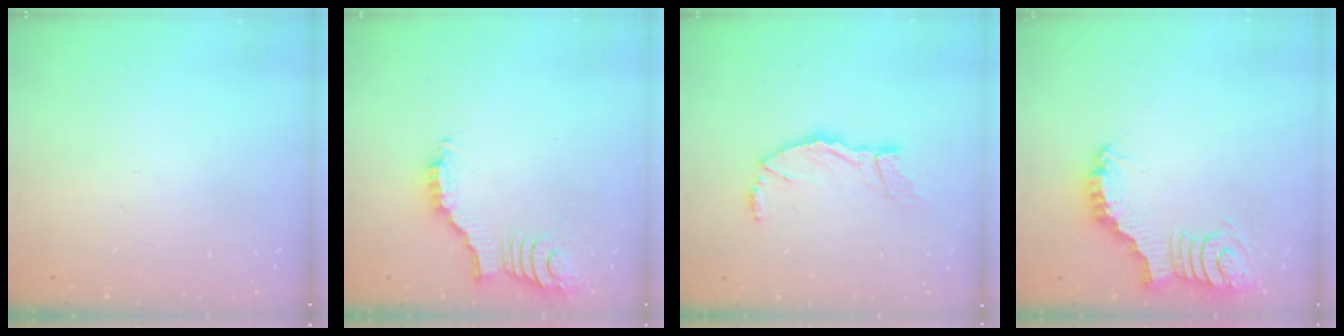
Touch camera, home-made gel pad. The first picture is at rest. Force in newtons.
{"total": 3.0, "press": 3.0, "slide": 0.4}
{"total": 10.1, "press": 10.0, "slide": 1.3}
{"total": 3.1, "press": 3.0, "slide": 0.3}